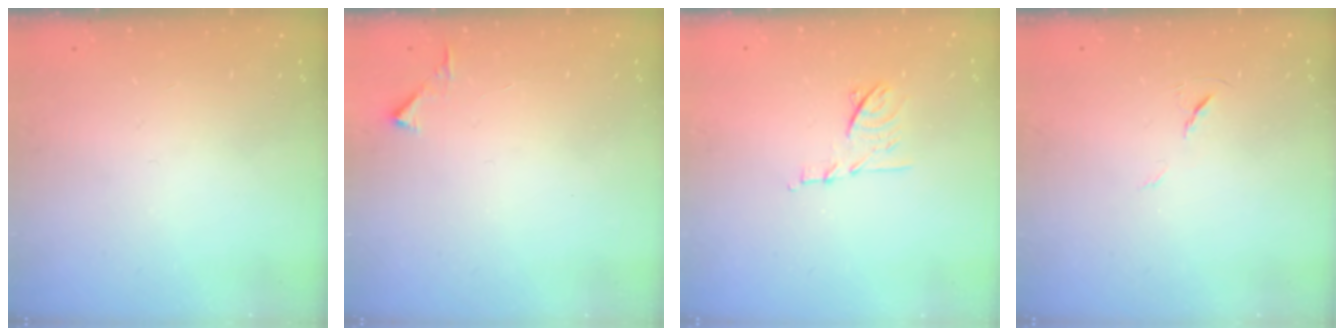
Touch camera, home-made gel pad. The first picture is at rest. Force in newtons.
{"total": 2.8, "press": 2.8, "slide": 0.3}
{"total": 8.2, "press": 8.2, "slide": 0.8}
{"total": 5.1, "press": 4.7, "slide": 2.1}